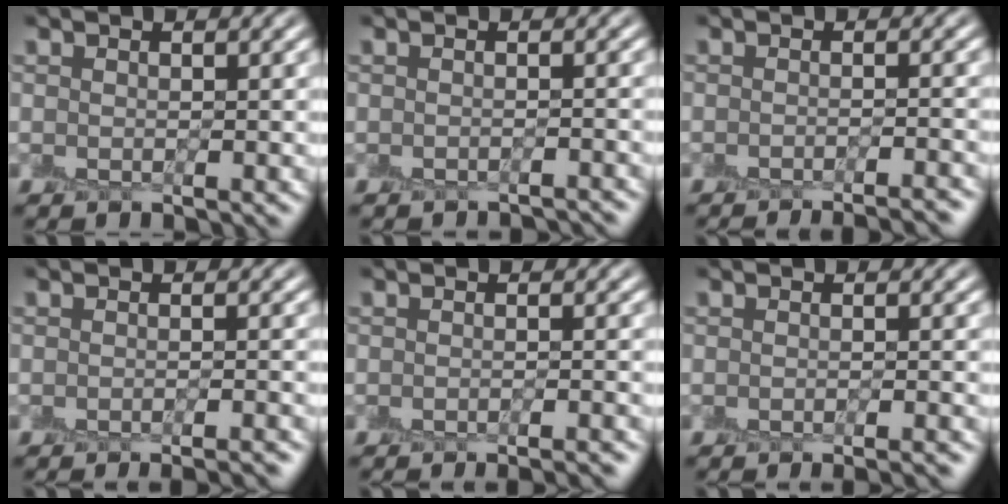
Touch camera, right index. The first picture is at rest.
{"total": 2.2, "force": [-2.2, 0.0, -0.2], "torque": [0.006, -0.013, -0.031]}
{"total": 4.3, "force": [-3.9, 0.6, 1.8], "torque": [-0.016, 0.001, -0.044]}
{"total": 3.3, "force": [-3.1, 0.3, 1.3], "torque": [-0.010, -0.007, -0.034]}
{"total": 3.1, "force": [-2.9, 0.2, 1.1], "torque": [-0.009, -0.010, -0.034]}
{"total": 2.5, "force": [-2.3, 0.1, 0.9], "torque": [-0.003, -0.011, -0.028]}